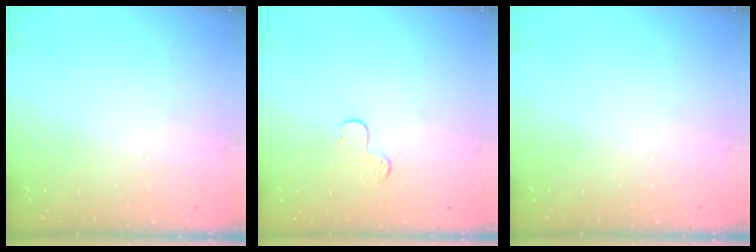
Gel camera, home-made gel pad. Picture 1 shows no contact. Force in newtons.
{"total": 5.5, "press": 5.5, "slide": 0.6}
{"total": 0.0}